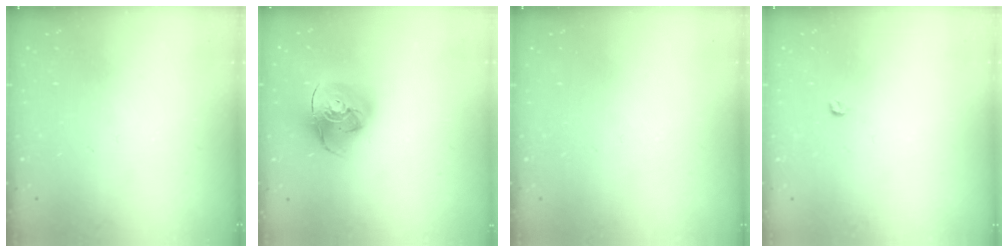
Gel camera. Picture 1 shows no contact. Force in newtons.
{"total": 15.2, "press": 15.1, "slide": 1.9}
{"total": 0.0}
{"total": 3.0, "press": 2.9, "slide": 0.4}